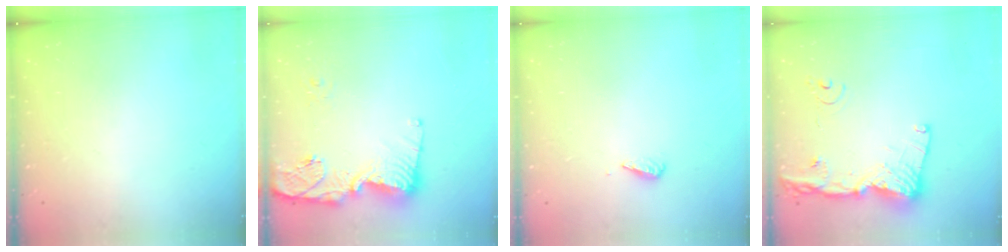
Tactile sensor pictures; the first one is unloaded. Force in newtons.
{"total": 14.0, "press": 13.9, "slide": 1.5}
{"total": 2.9, "press": 2.9, "slide": 0.4}
{"total": 16.7, "press": 16.6, "slide": 1.9}